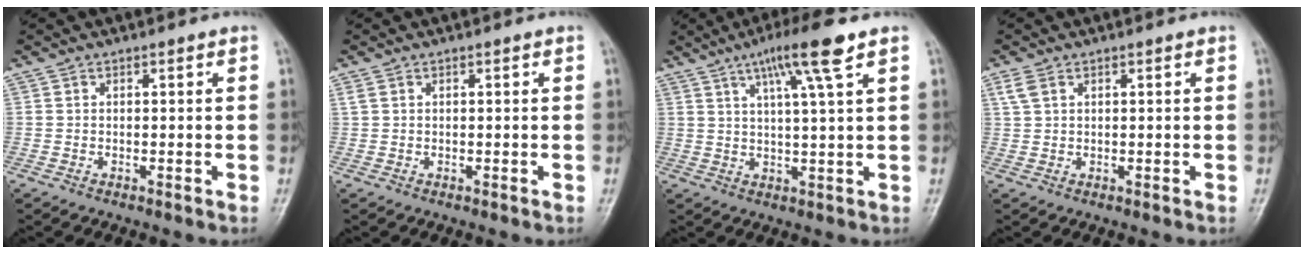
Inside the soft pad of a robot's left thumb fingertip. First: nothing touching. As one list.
[{"total": 0.7, "force": [0.4, 0.4, 0.5], "torque": [-0.010, 0.008, 0.010]}, {"total": 9.2, "force": [5.0, 0.0, 7.8], "torque": [-0.137, -0.009, 0.085]}, {"total": 2.2, "force": [1.1, 1.3, 1.4], "torque": [-0.035, 0.008, 0.031]}]